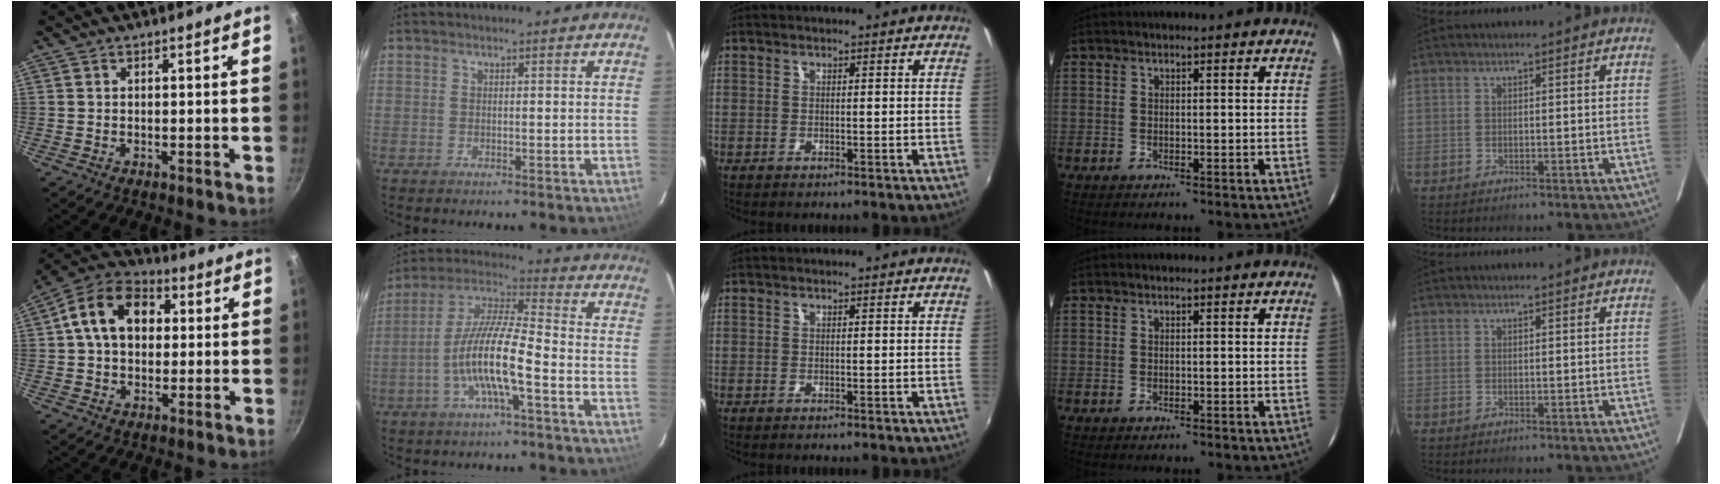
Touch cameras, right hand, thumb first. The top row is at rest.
{"thumb": {"total": 13.4, "force": [2.3, 9.8, 8.9], "torque": [-0.117, 0.024, 0.019]}, "index": {"total": 12.1, "force": [-4.3, 1.5, 11.2], "torque": [-0.229, 0.005, -0.087]}}